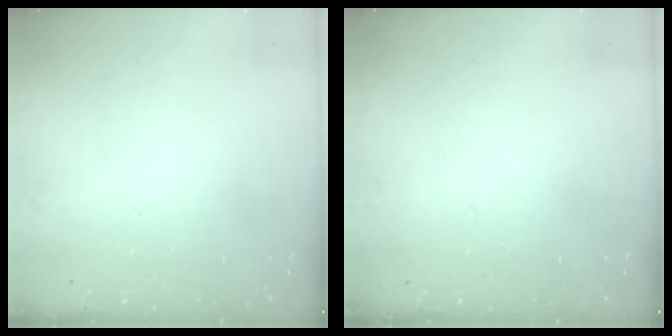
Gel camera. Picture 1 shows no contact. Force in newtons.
{"total": 1.2, "press": 1.2, "slide": 0.2}